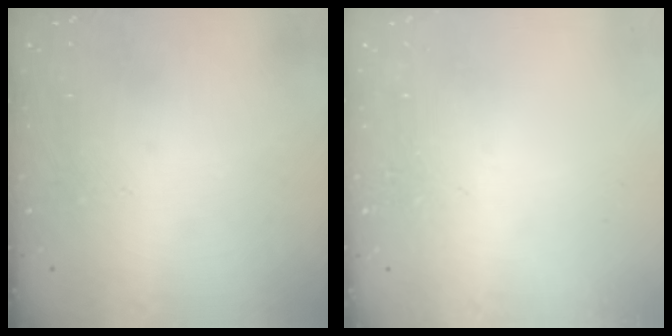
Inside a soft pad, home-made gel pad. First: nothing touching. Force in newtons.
{"total": 0.0}